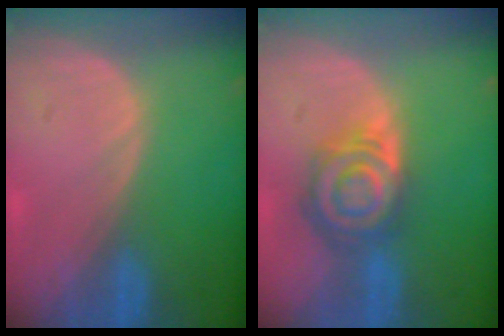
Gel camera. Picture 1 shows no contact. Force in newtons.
{"total": 8.2, "press": 7.2, "slide": 3.9}